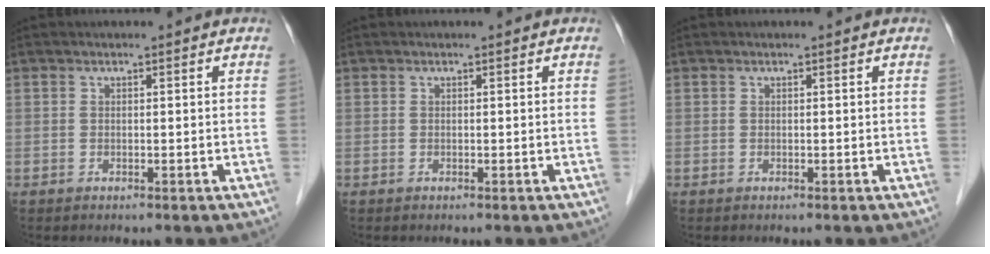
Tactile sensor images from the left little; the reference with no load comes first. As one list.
[{"total": 0.0}, {"total": 0.0}]